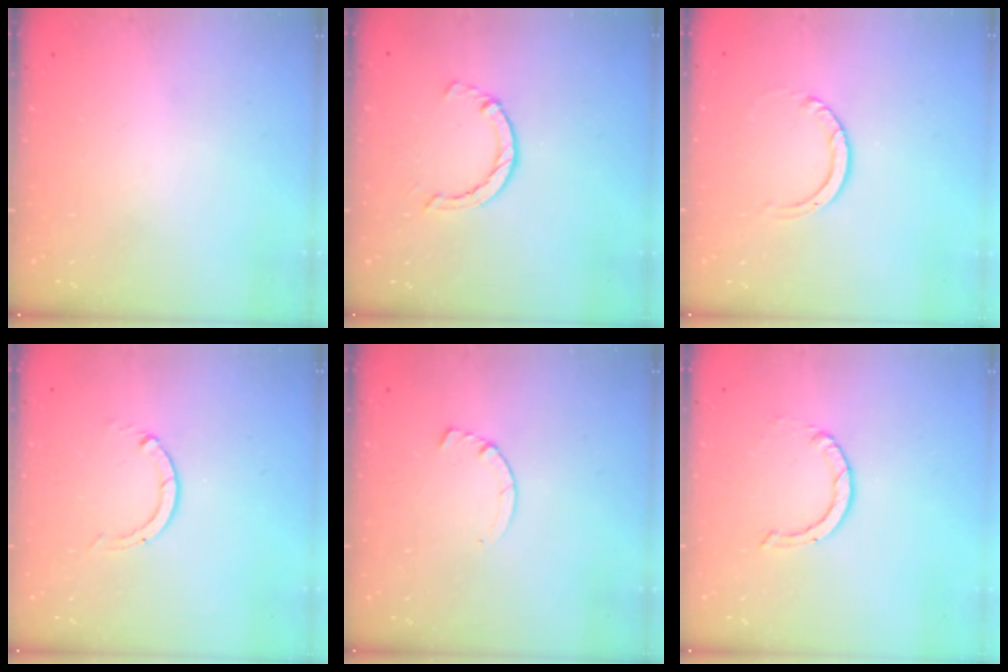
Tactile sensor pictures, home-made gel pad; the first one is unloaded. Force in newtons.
{"total": 2.5, "press": 2.4, "slide": 0.4}
{"total": 3.5, "press": 3.5, "slide": 0.2}
{"total": 0.0}
{"total": 2.9, "press": 2.9, "slide": 0.4}
{"total": 0.9, "press": 0.9, "slide": 0.1}